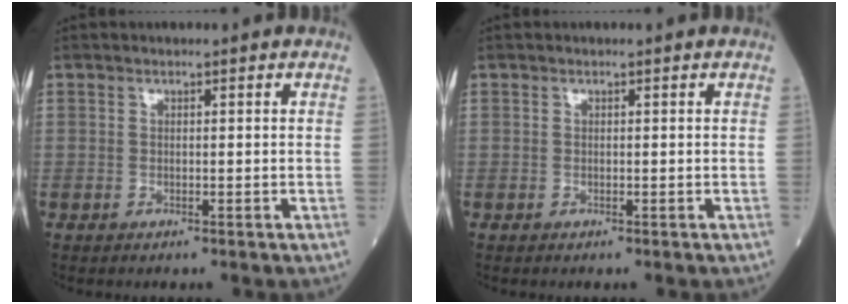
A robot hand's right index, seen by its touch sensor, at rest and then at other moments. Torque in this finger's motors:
{"motor_torque": [0.03, 0.01, 0.05, 0.01]}